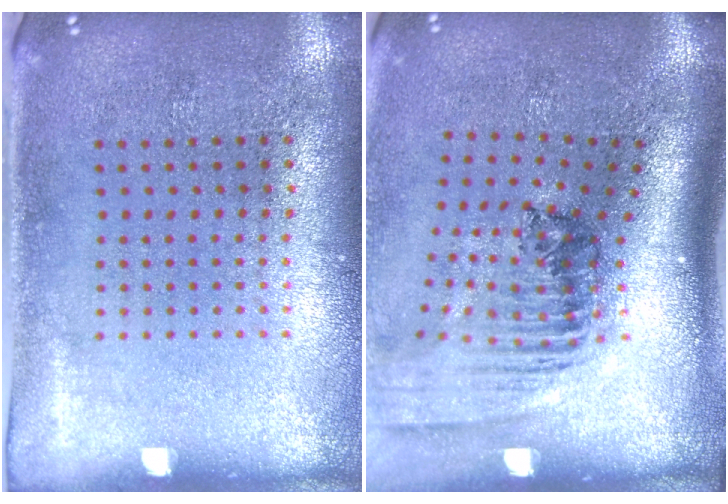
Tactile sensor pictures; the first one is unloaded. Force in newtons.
{"total": 2.4, "press": 1.7, "slide": 1.7}